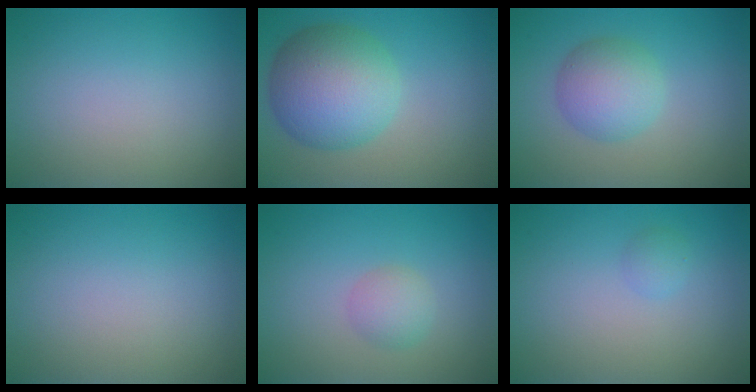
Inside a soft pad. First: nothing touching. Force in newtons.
{"total": 8.4, "press": 8.4, "slide": 0.3}
{"total": 4.1, "press": 4.1, "slide": 0.1}
{"total": 0.0}
{"total": 1.7, "press": 1.7, "slide": 0.1}
{"total": 0.9, "press": 0.9, "slide": 0.1}